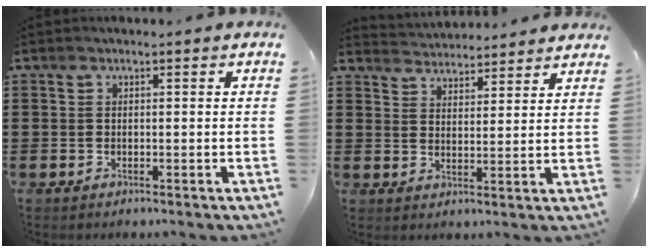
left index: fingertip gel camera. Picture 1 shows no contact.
{"total": 3.7, "force": [3.7, 0.3, -0.5], "torque": [-0.005, -0.018, 0.067]}